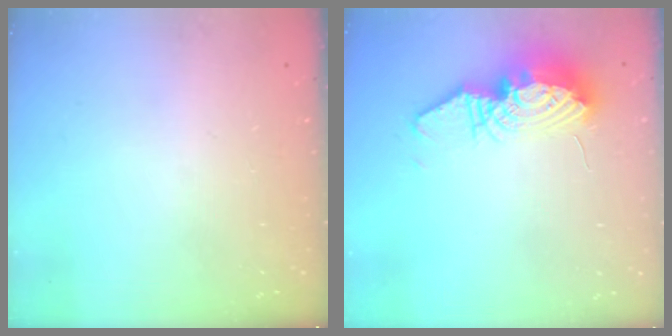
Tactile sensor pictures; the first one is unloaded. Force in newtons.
{"total": 13.5, "press": 13.4, "slide": 1.4}